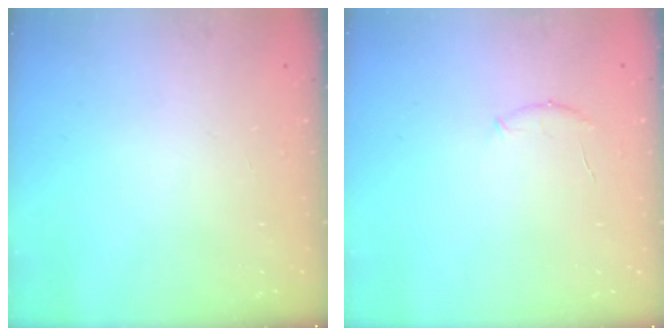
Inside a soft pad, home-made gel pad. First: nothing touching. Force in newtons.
{"total": 6.4, "press": 6.2, "slide": 1.5}